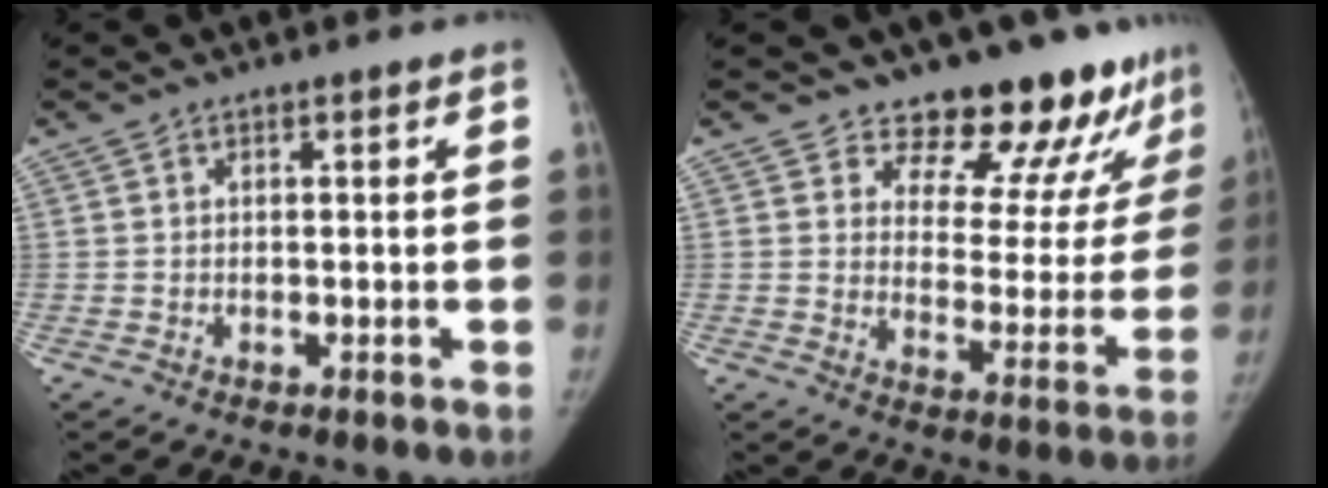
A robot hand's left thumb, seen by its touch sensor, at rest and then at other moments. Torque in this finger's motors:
{"motor_torque": [0.09, 0.17, -0.41, -0.49, 0.00]}